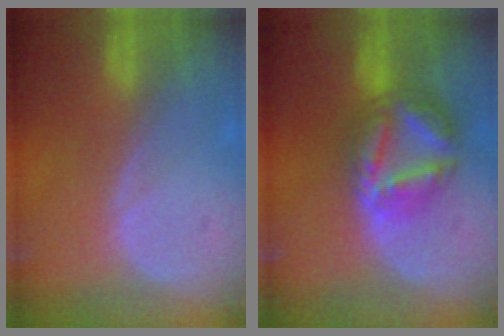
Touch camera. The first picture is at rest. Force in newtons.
{"total": 7.6, "press": 7.6, "slide": 0.8}